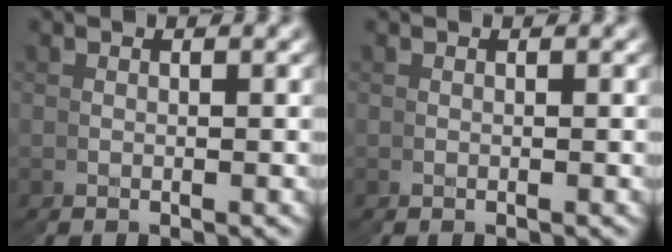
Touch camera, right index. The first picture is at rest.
{"total": 0.0}